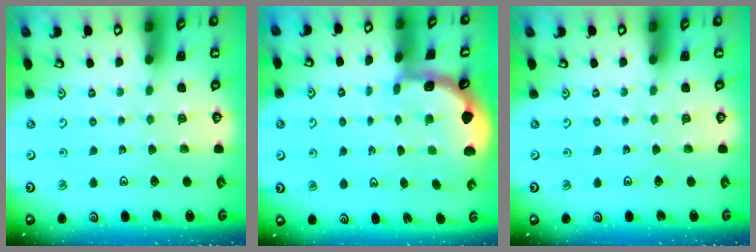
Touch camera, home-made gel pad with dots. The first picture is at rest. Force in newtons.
{"total": 1.8, "press": 1.8, "slide": 0.3}
{"total": 0.0}